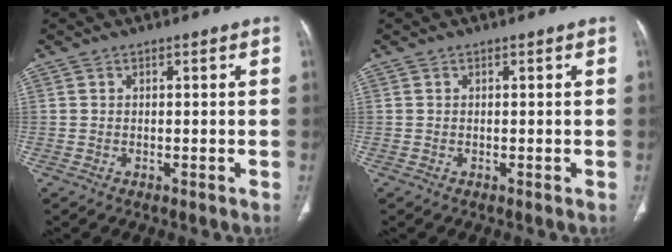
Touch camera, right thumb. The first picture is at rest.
{"total": 0.0}